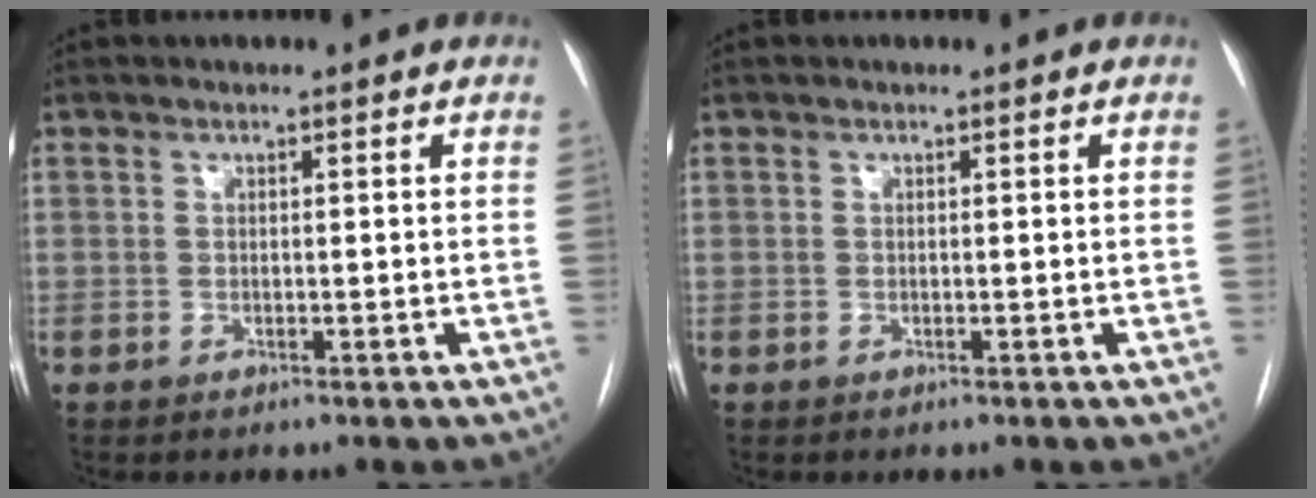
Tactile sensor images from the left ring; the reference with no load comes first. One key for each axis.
{"total": 0.0}